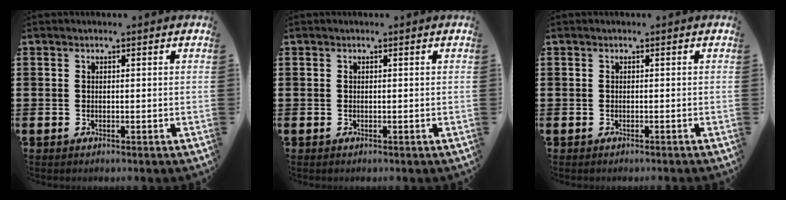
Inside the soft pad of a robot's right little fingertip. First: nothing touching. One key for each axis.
{"total": 0.0}
{"total": 0.0}